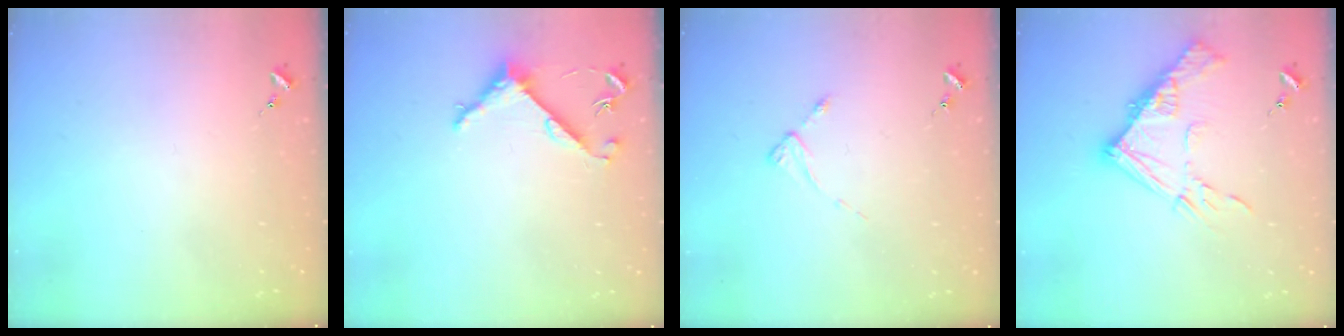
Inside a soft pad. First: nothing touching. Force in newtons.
{"total": 5.6, "press": 5.6, "slide": 0.2}
{"total": 2.5, "press": 2.5, "slide": 0.3}
{"total": 14.5, "press": 14.4, "slide": 1.6}